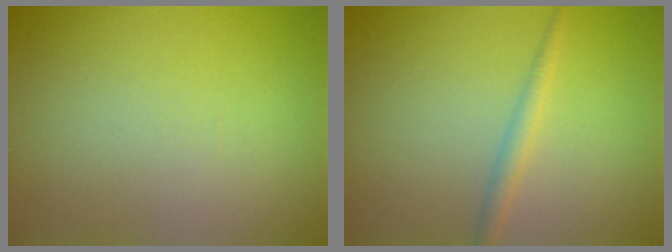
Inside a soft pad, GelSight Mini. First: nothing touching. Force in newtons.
{"total": 1.6, "press": 1.6, "slide": 0.1}